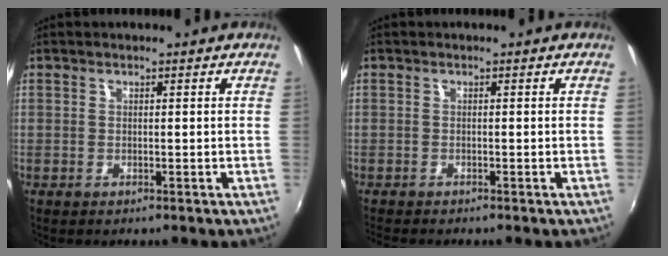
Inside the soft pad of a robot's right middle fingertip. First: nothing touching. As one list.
[{"total": 1.9, "force": [-1.8, 0.2, 0.5], "torque": [-0.014, -0.015, -0.033]}]